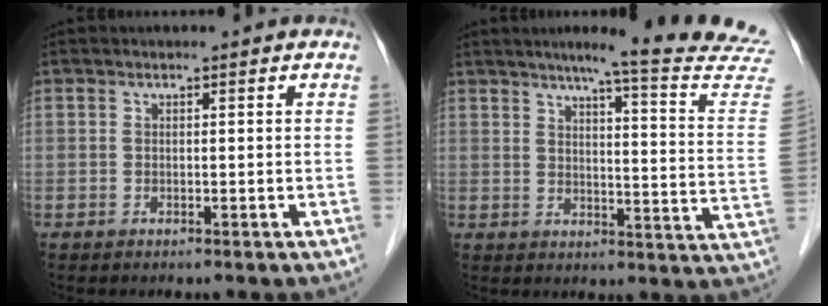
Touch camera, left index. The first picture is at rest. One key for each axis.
{"total": 19.2, "fx": 17.1, "fy": -1.1, "fz": 8.6, "tx": -0.109, "ty": -0.088, "tz": 0.189}